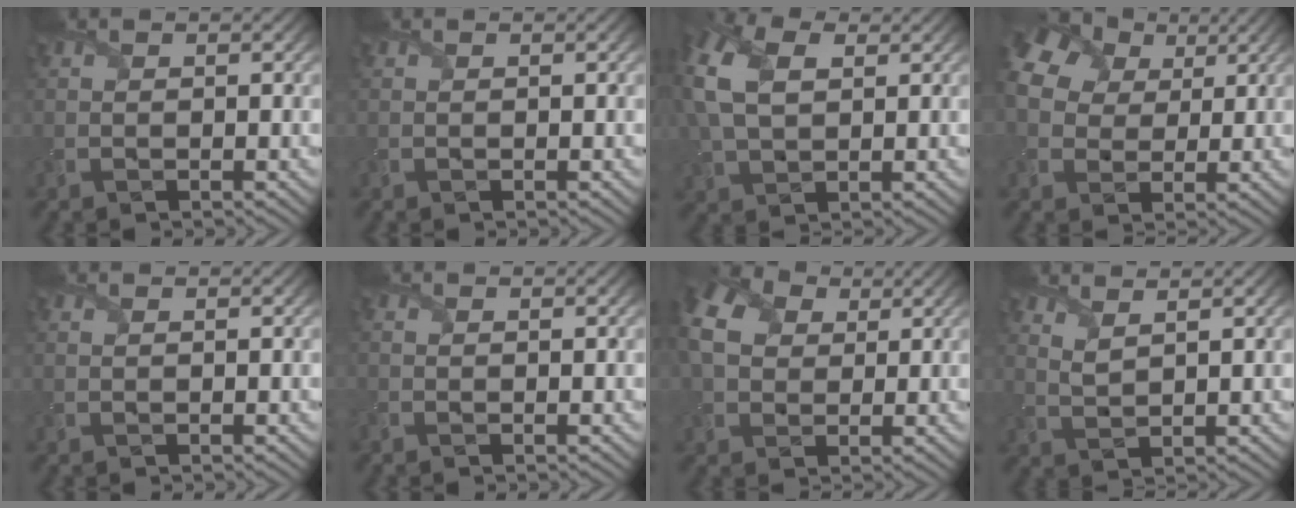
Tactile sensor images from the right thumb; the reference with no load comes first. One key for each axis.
{"total": 0.0}
{"total": 9.9, "fx": 2.5, "fy": 6.2, "fz": 7.3, "tx": -0.207, "ty": 0.018, "tz": 0.043}
{"total": 13.2, "fx": 5.1, "fy": 9.8, "fz": 7.2, "tx": -0.206, "ty": 0.039, "tz": 0.097}
{"total": 0.0}
{"total": 0.9, "fx": -0.4, "fy": 0.5, "fz": 0.5, "tx": -0.012, "ty": -0.003, "tz": -0.007}
{"total": 9.9, "fx": 3.0, "fy": 7.4, "fz": 5.8, "tx": -0.164, "ty": 0.012, "tz": 0.062}
{"total": 2.7, "fx": 2.0, "fy": 0.6, "fz": 1.7, "tx": -0.037, "ty": -0.003, "tz": 0.044}